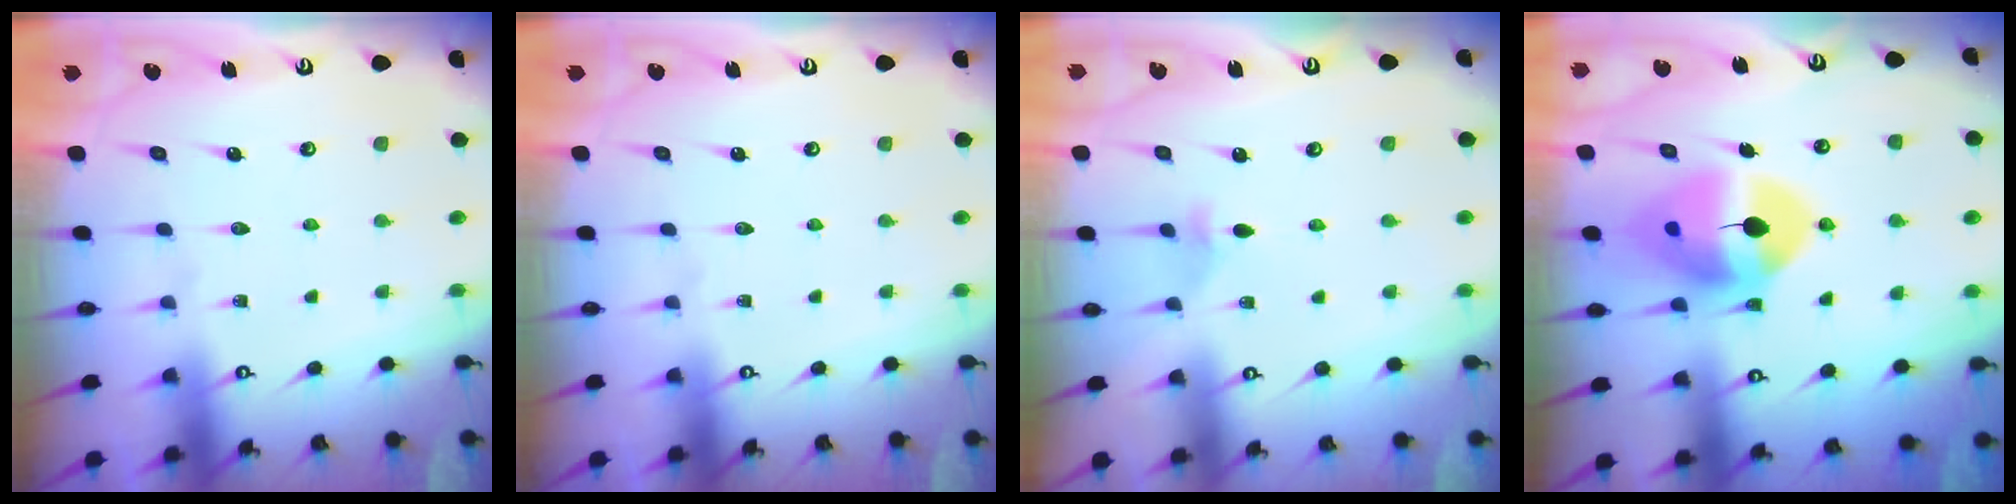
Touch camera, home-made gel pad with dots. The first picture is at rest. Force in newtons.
{"total": 0.0}
{"total": 2.8, "press": 2.7, "slide": 0.7}
{"total": 13.6, "press": 13.5, "slide": 2.0}